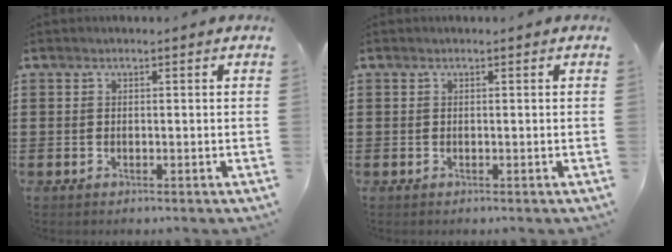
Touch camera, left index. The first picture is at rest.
{"total": 0.0}